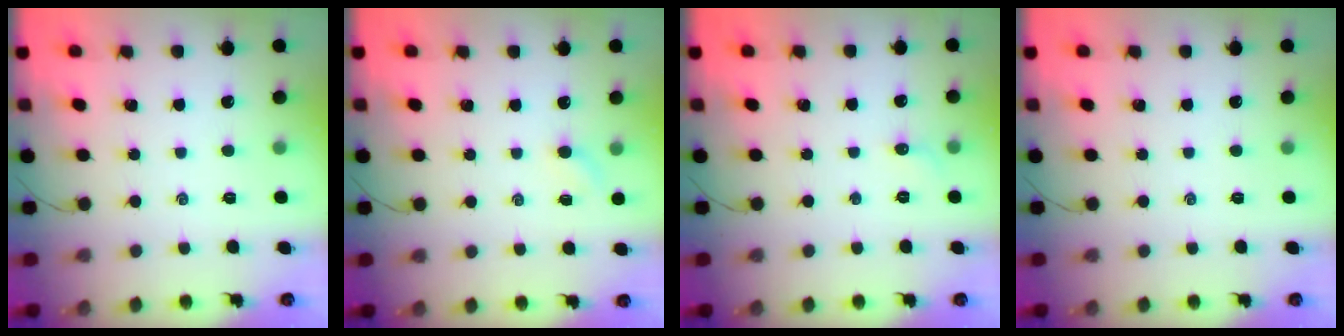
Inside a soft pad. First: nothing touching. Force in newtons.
{"total": 2.4, "press": 2.3, "slide": 0.8}
{"total": 3.6, "press": 3.4, "slide": 1.2}
{"total": 0.0}